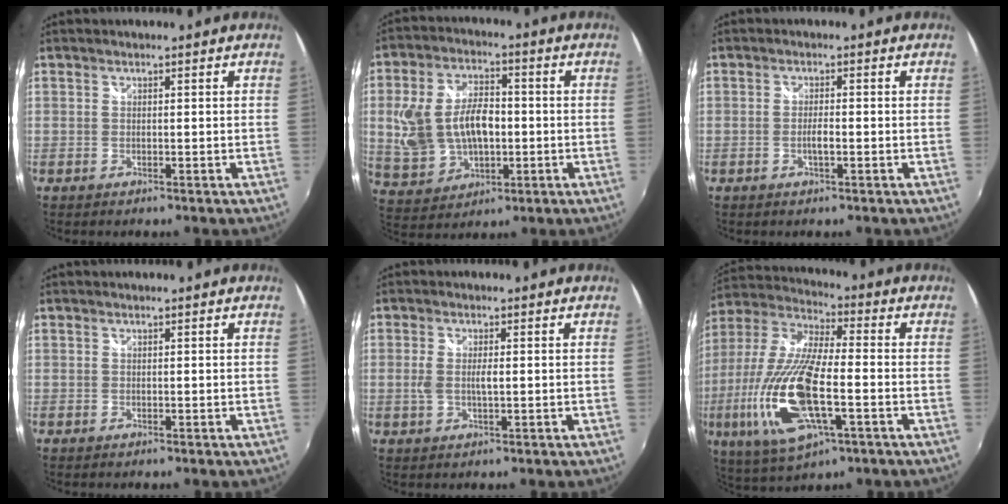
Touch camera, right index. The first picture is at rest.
{"total": 15.0, "force": [-0.5, 9.6, 11.5], "torque": [-0.244, 0.010, 0.008]}
{"total": 2.2, "force": [-0.7, 0.3, 2.0], "torque": [-0.039, -0.001, -0.014]}
{"total": 0.0}
{"total": 3.5, "force": [-0.1, 1.1, 3.3], "torque": [-0.064, -0.004, -0.002]}
{"total": 21.4, "force": [-5.6, 6.9, 19.5], "torque": [-0.407, -0.029, -0.106]}